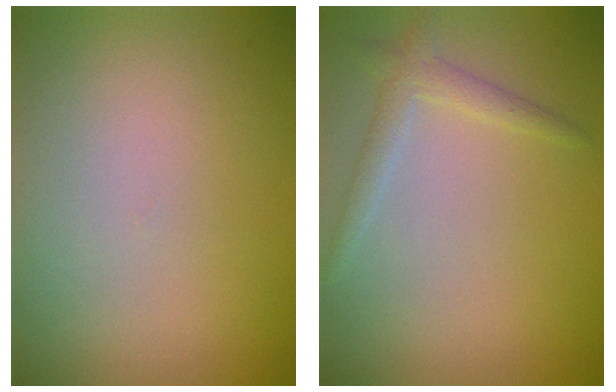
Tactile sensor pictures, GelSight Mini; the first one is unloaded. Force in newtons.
{"total": 1.8, "press": 1.8, "slide": 0.1}